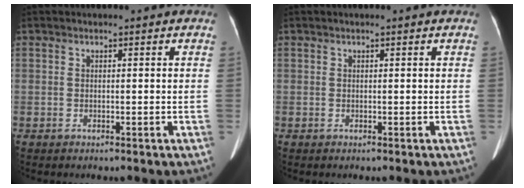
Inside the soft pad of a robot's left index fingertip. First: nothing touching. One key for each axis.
{"total": 0.0}